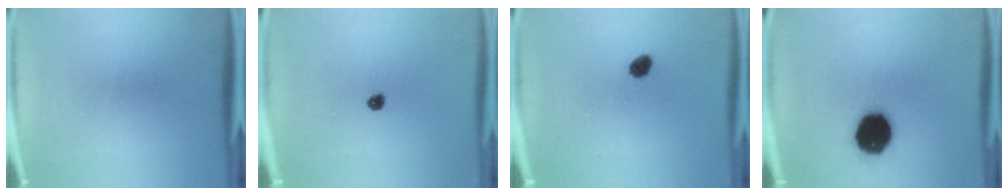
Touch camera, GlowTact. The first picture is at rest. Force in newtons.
{"total": 1.9}
{"total": 3.0}
{"total": 16.9}